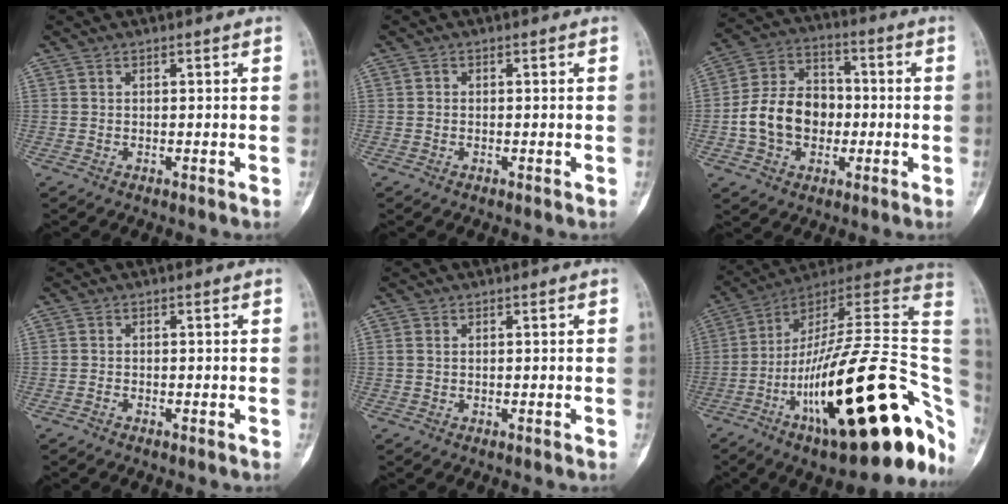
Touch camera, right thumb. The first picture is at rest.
{"total": 0.5, "force": [-0.2, 0.4, 0.2], "torque": [0.001, 0.002, -0.008]}
{"total": 13.6, "force": [-2.1, 10.4, 8.5], "torque": [-0.122, 0.039, -0.041]}
{"total": 0.7, "force": [-0.6, 0.3, 0.3], "torque": [-0.006, 0.008, -0.012]}
{"total": 0.9, "force": [0.0, 0.7, 0.6], "torque": [-0.009, 0.002, -0.001]}
{"total": 35.0, "force": [-9.5, 10.5, 32.0], "torque": [-0.403, 0.066, -0.149]}